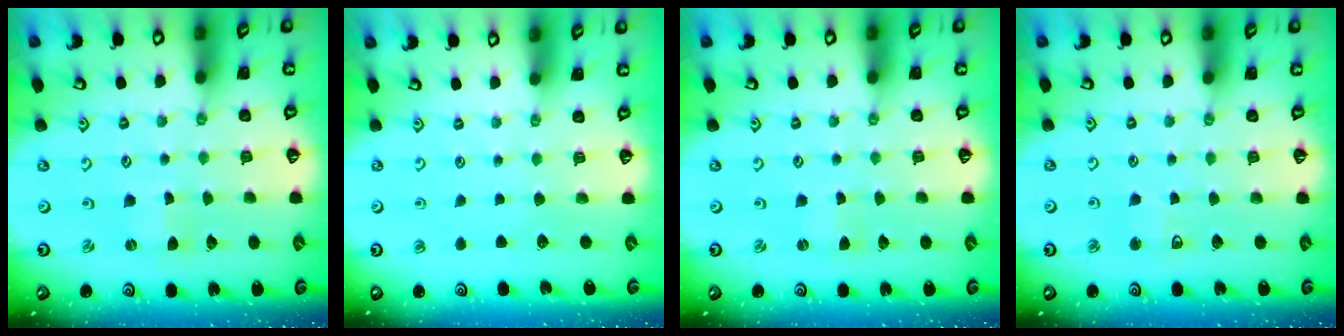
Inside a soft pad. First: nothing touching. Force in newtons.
{"total": 0.0}
{"total": 0.0}
{"total": 3.3, "press": 3.3, "slide": 0.6}